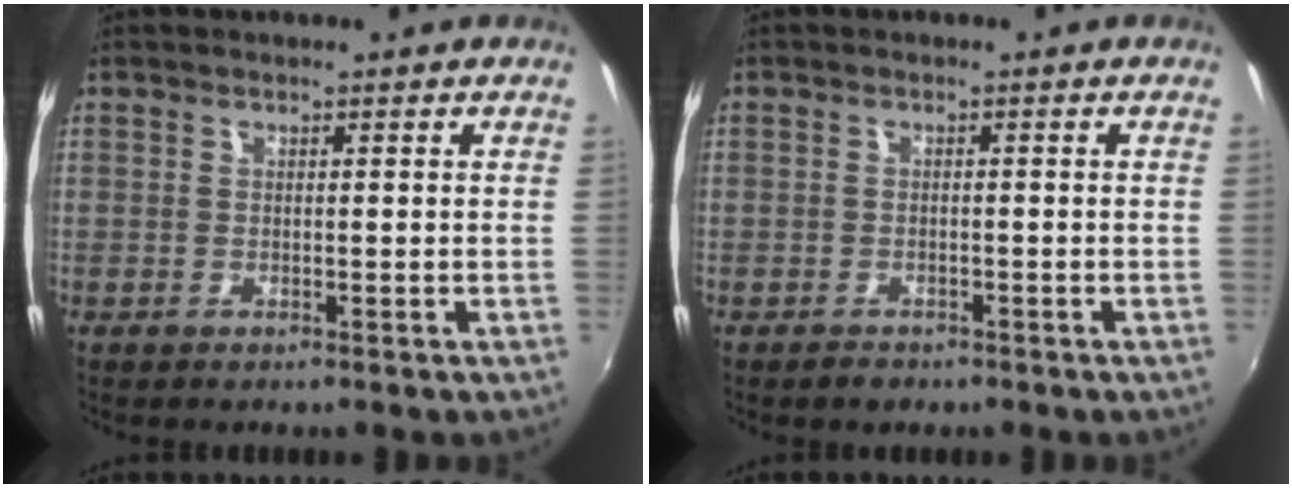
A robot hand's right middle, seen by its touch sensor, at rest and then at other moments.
{"total": 1.9, "force": [-1.4, 1.2, 0.4], "torque": [-0.011, 0.000, -0.021]}